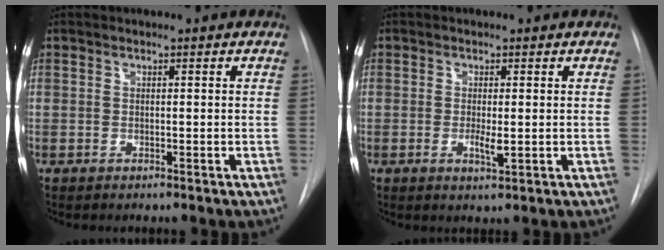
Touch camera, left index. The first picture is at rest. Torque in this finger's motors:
{"motor_torque": [0.52, 0.11, 0.06, 0.02]}